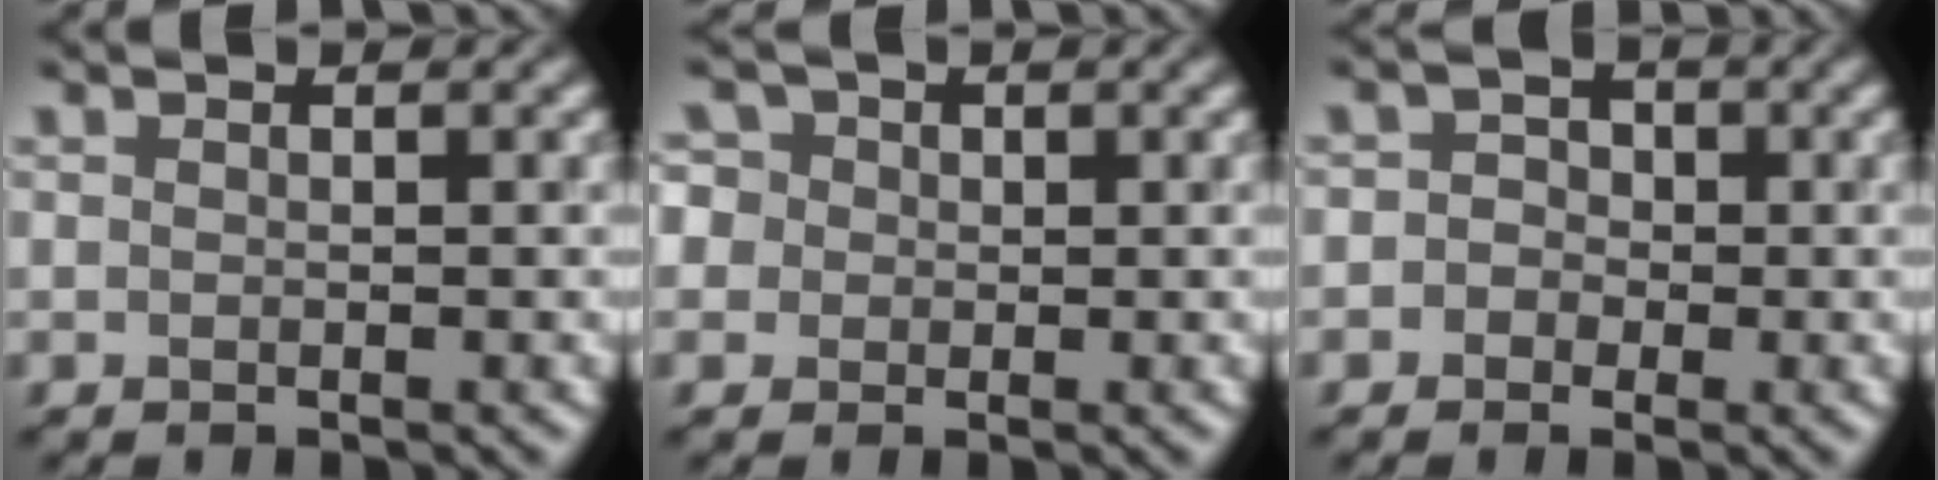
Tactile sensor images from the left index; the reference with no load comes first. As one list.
[{"total": 4.8, "force": [1.8, 3.9, 2.0], "torque": [-0.039, 0.027, 0.005]}, {"total": 1.8, "force": [-0.5, 1.7, 0.4], "torque": [0.027, 0.006, -0.030]}]